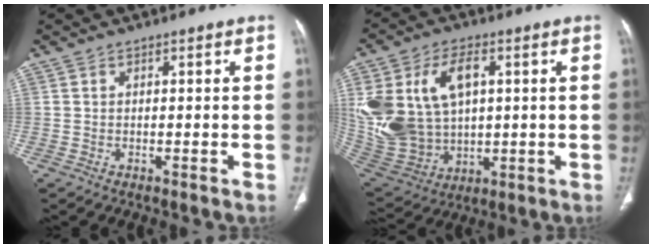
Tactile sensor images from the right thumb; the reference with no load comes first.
{"total": 22.5, "force": [4.7, 15.4, 15.6], "torque": [-0.333, 0.004, 0.111]}